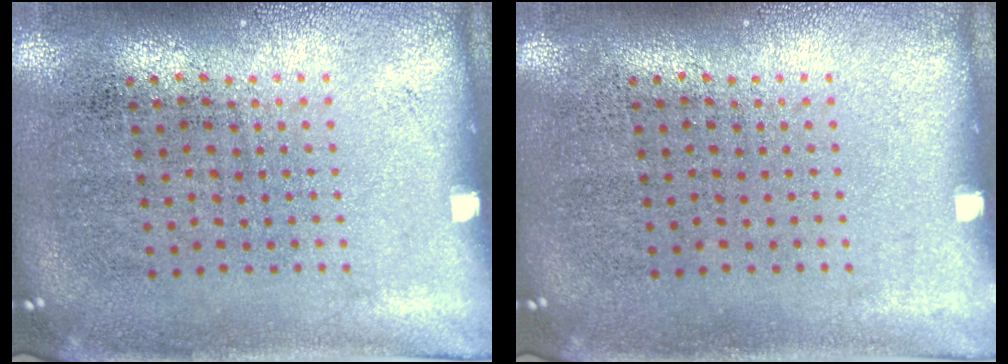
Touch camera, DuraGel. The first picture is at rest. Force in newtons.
{"total": 0.0}